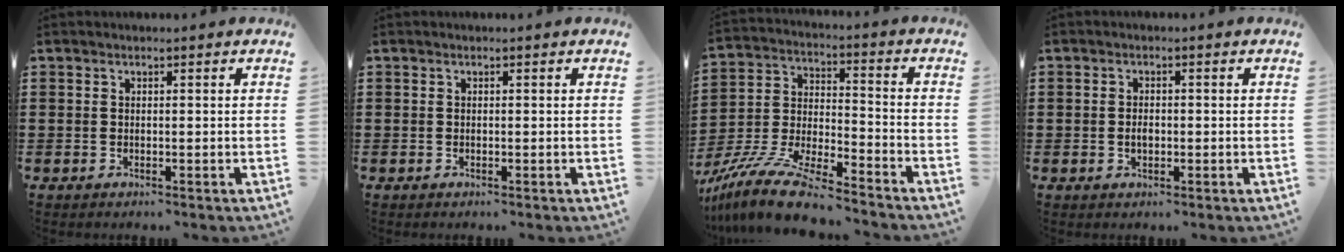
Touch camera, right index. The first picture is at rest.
{"total": 0.0}
{"total": 12.0, "force": [-10.8, 1.0, 5.2], "torque": [-0.115, 0.016, -0.216]}
{"total": 1.6, "force": [-0.3, 1.0, 1.2], "torque": [-0.024, 0.005, -0.007]}